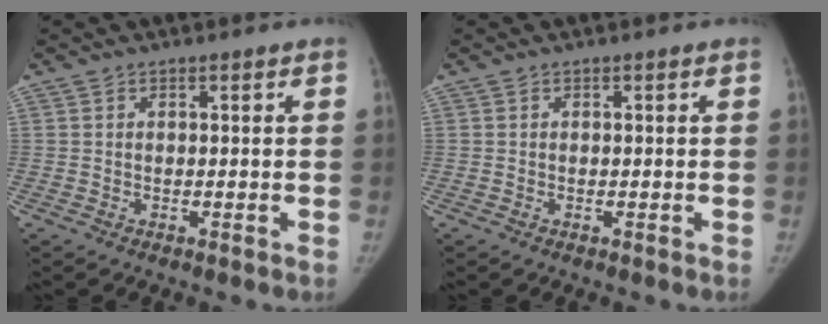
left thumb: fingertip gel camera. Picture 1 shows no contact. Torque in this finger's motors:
{"motor_torque": [-0.20, 0.20, 0.19, -0.19, 0.00]}